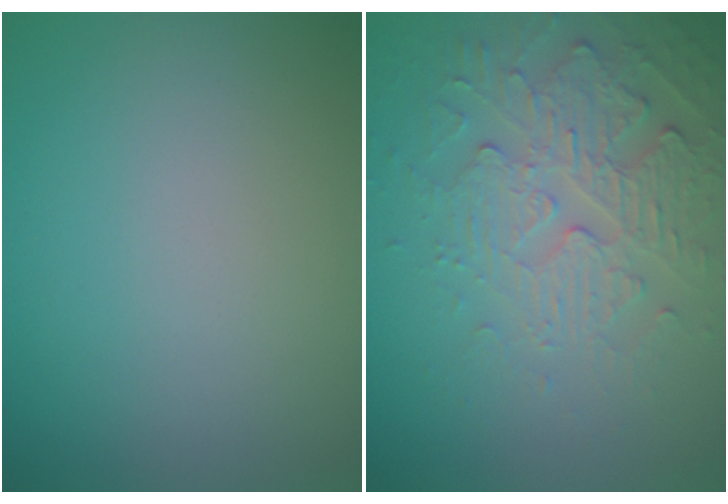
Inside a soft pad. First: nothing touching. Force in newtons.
{"total": 4.1, "press": 3.5, "slide": 2.2}